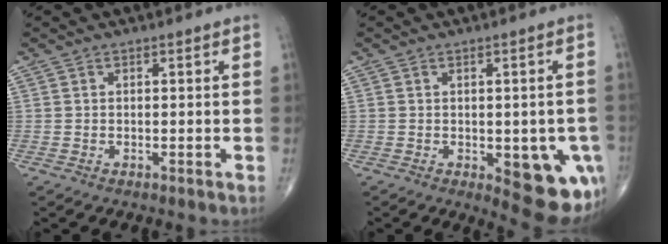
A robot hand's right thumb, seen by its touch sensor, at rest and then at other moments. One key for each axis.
{"total": 12.5, "fx": -4.1, "fy": 5.6, "fz": 10.4, "tx": -0.102, "ty": -0.005, "tz": -0.036}